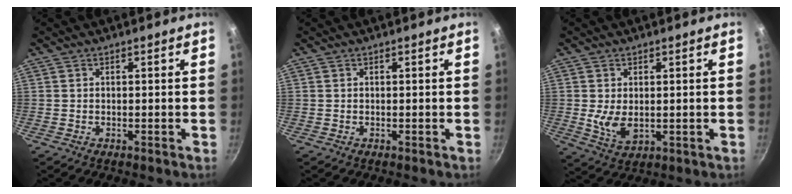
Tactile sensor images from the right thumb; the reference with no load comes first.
{"total": 0.0}
{"total": 5.8, "force": [0.1, 3.4, 4.6], "torque": [-0.088, -0.016, 0.014]}